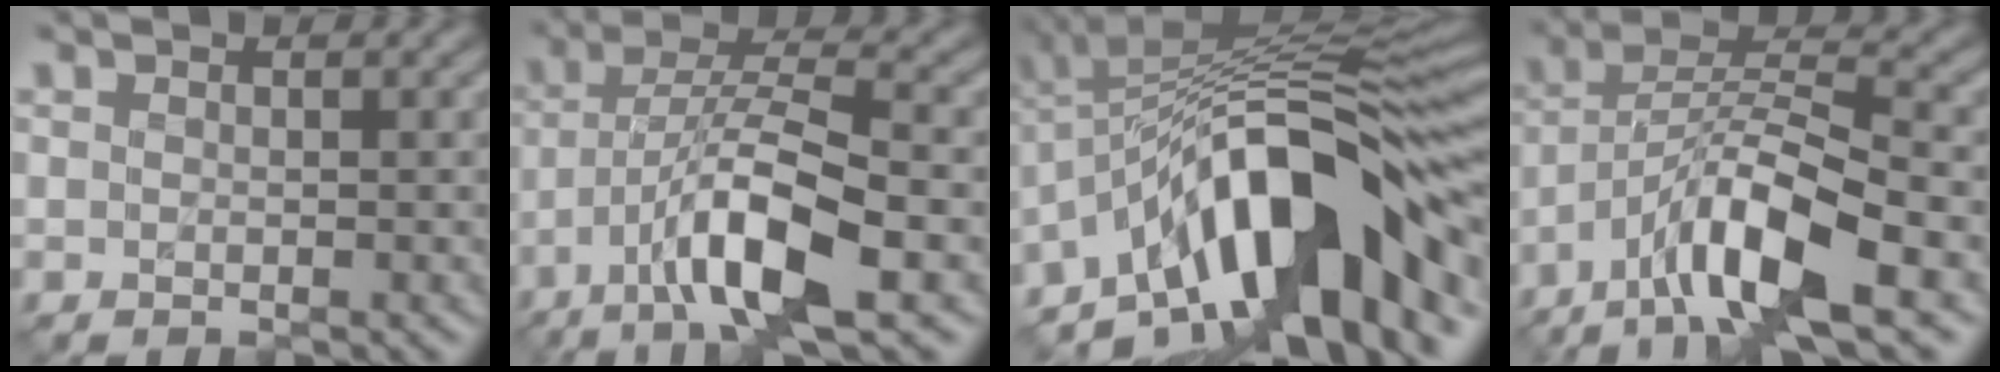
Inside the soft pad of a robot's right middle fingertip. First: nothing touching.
{"total": 9.5, "force": [-4.4, 2.1, 8.1], "torque": [-0.139, 0.014, -0.085]}
{"total": 13.9, "force": [-6.1, 4.5, 11.6], "torque": [-0.169, 0.028, -0.113]}
{"total": 9.7, "force": [-5.4, 2.2, 7.7], "torque": [-0.137, 0.014, -0.107]}